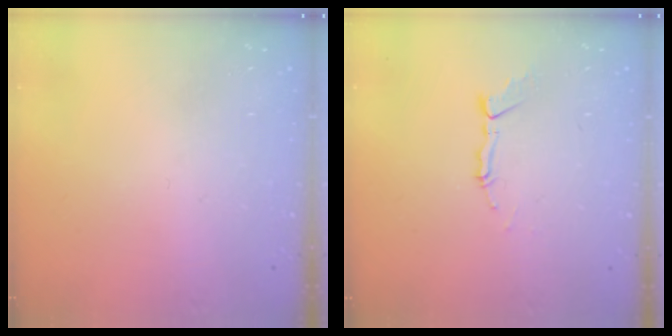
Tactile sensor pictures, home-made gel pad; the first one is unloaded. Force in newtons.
{"total": 4.5, "press": 4.5, "slide": 0.2}